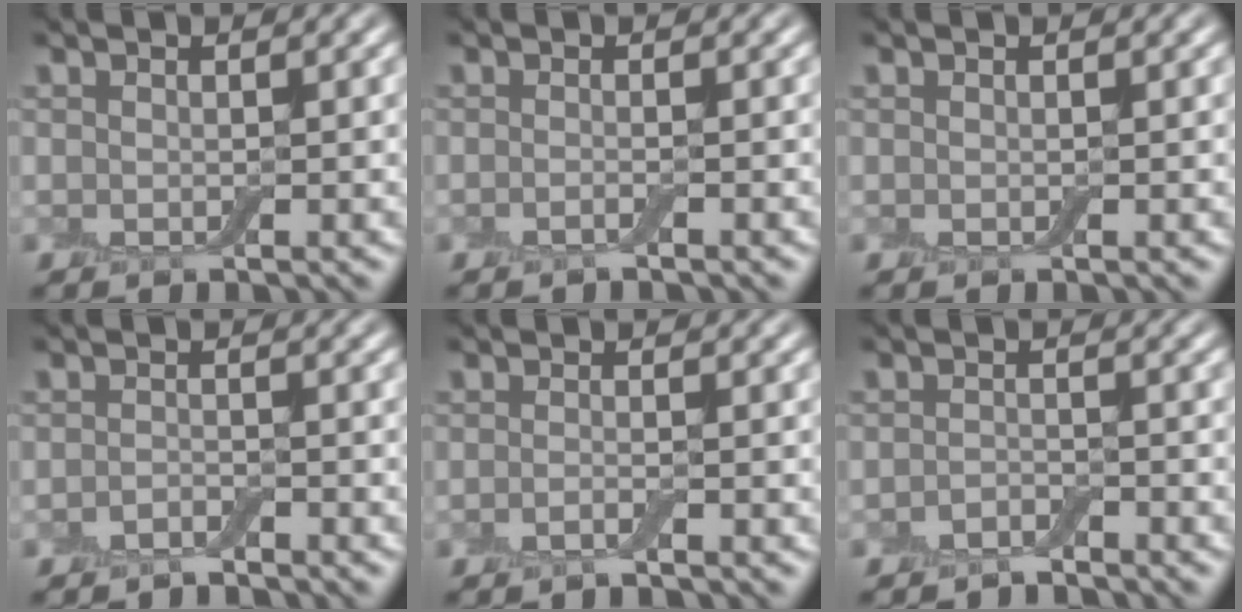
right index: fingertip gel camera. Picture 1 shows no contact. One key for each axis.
{"total": 0.9, "fx": -0.6, "fy": 0.2, "fz": 0.6, "tx": -0.009, "ty": -0.004, "tz": -0.014}
{"total": 0.0}
{"total": 1.2, "fx": -1.1, "fy": 0.2, "fz": 0.5, "tx": -0.010, "ty": 0.000, "tz": -0.022}
{"total": 1.2, "fx": -0.7, "fy": 0.3, "fz": 0.9, "tx": -0.012, "ty": -0.005, "tz": -0.017}
{"total": 1.6, "fx": -1.4, "fy": 0.4, "fz": 0.5, "tx": -0.009, "ty": 0.001, "tz": -0.030}